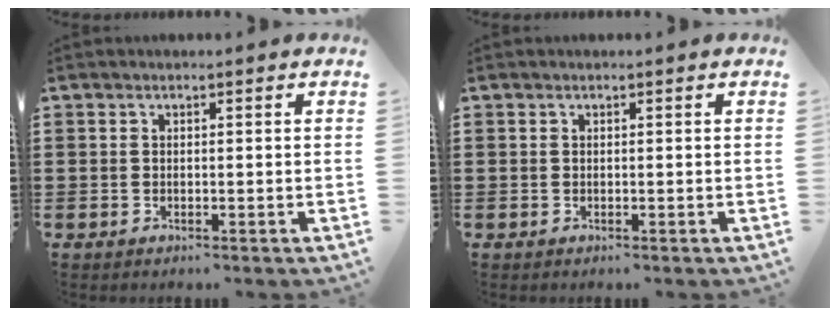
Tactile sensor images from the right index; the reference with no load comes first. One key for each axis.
{"total": 0.0}